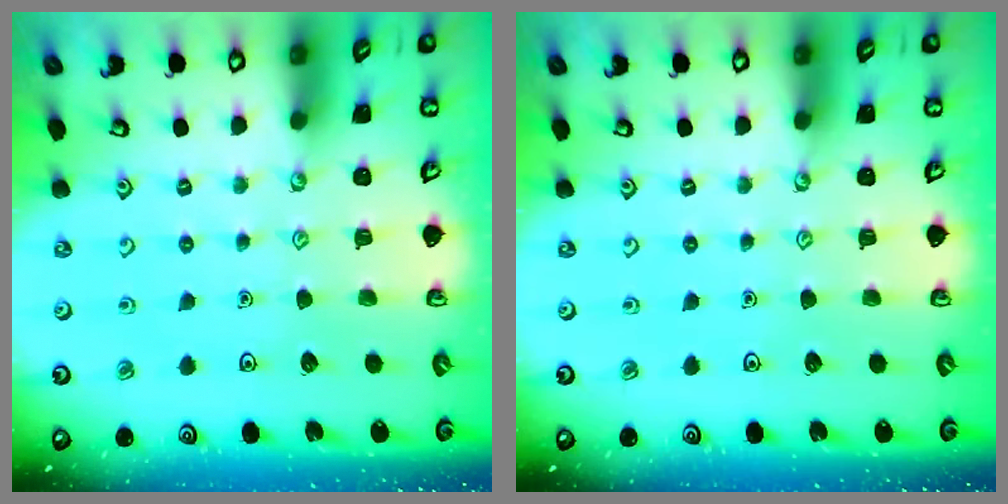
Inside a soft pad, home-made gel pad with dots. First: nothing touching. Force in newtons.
{"total": 0.0}